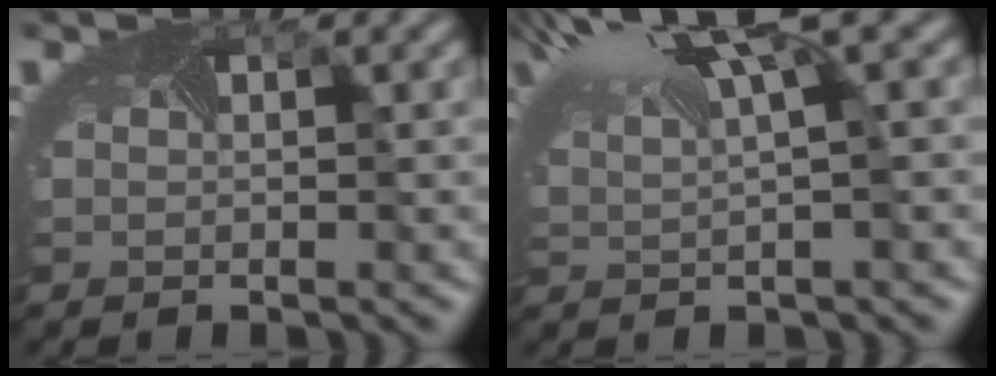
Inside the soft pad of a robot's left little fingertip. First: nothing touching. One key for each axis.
{"total": 7.0, "fx": 3.9, "fy": 1.6, "fz": 5.6, "tx": -0.124, "ty": 0.010, "tz": 0.081}